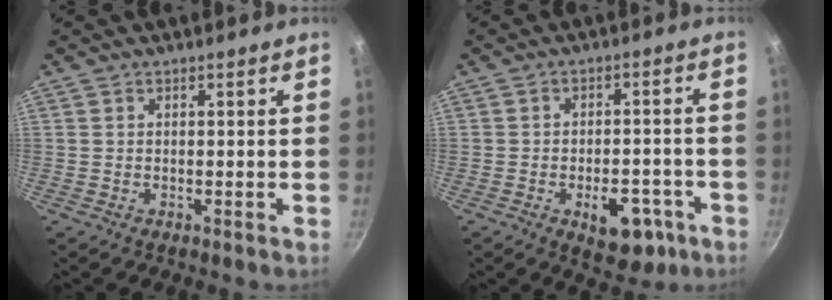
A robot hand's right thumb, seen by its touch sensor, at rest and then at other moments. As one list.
[{"total": 9.9, "force": [-4.1, 5.7, 7.0], "torque": [-0.056, 0.021, -0.045]}]